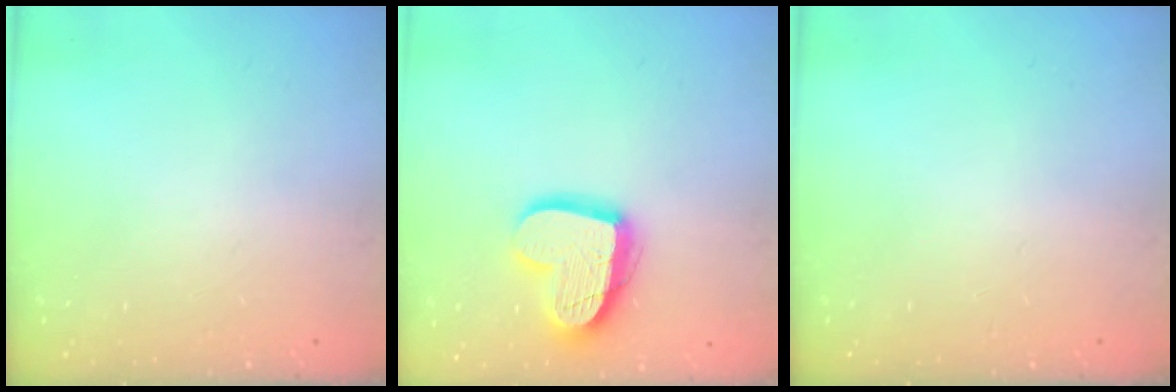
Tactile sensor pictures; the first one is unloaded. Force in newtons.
{"total": 15.9, "press": 15.9, "slide": 1.2}
{"total": 0.0}